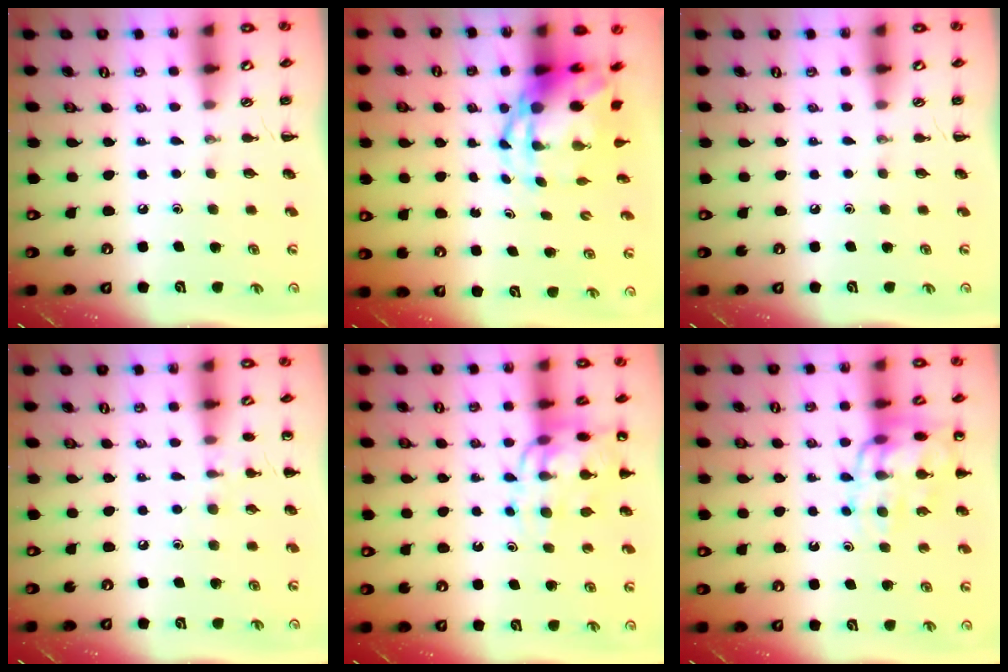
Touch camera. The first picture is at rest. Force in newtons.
{"total": 7.3, "press": 7.1, "slide": 1.8}
{"total": 0.0}
{"total": 5.9, "press": 5.7, "slide": 1.7}
{"total": 12.6, "press": 12.2, "slide": 3.2}
{"total": 13.5, "press": 13.4, "slide": 1.4}